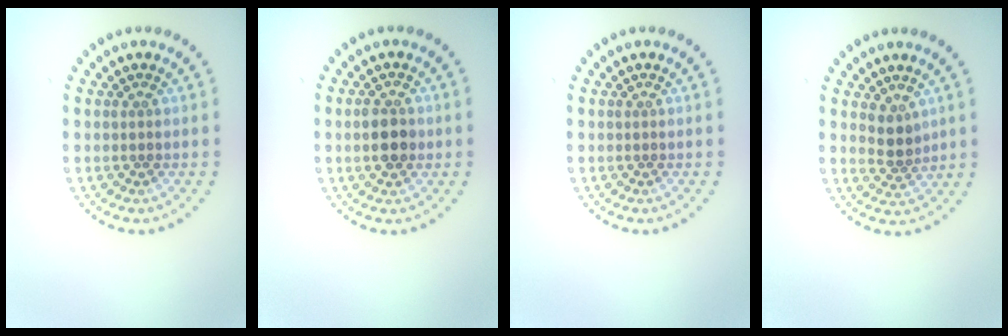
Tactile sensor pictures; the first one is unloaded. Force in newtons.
{"total": 2.8, "press": 2.8, "slide": 0.1}
{"total": 0.0}
{"total": 2.0, "press": 1.6, "slide": 1.2}